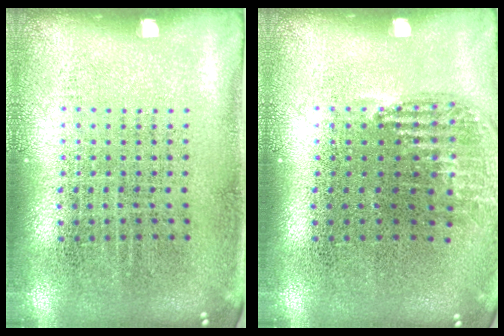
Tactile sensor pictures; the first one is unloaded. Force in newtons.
{"total": 0.9, "press": 0.9, "slide": 0.2}